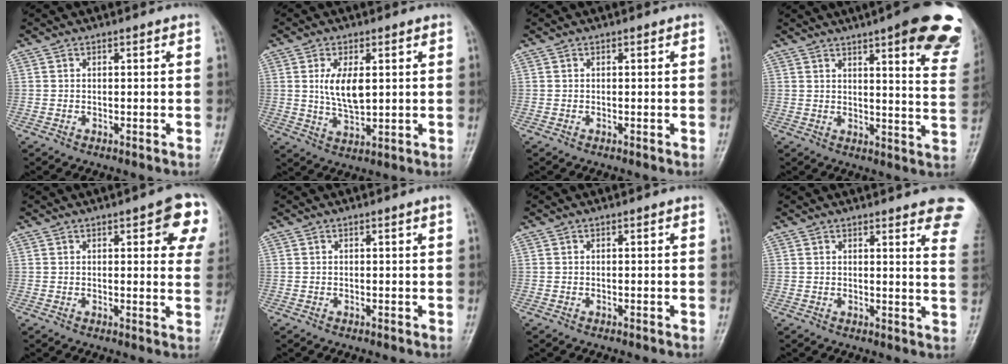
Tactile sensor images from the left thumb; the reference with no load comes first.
{"total": 7.0, "force": [1.5, 3.3, 6.0], "torque": [-0.105, -0.016, 0.033]}
{"total": 0.0}
{"total": 20.7, "force": [13.0, 4.3, 15.6], "torque": [-0.169, -0.046, 0.145]}
{"total": 9.9, "force": [4.2, 3.3, 8.3], "torque": [-0.064, -0.011, 0.042]}
{"total": 0.7, "force": [0.3, -0.2, 0.5], "torque": [-0.016, -0.003, 0.007]}
{"total": 0.0}
{"total": 13.0, "force": [10.0, 2.4, 7.9], "torque": [-0.065, -0.041, 0.095]}